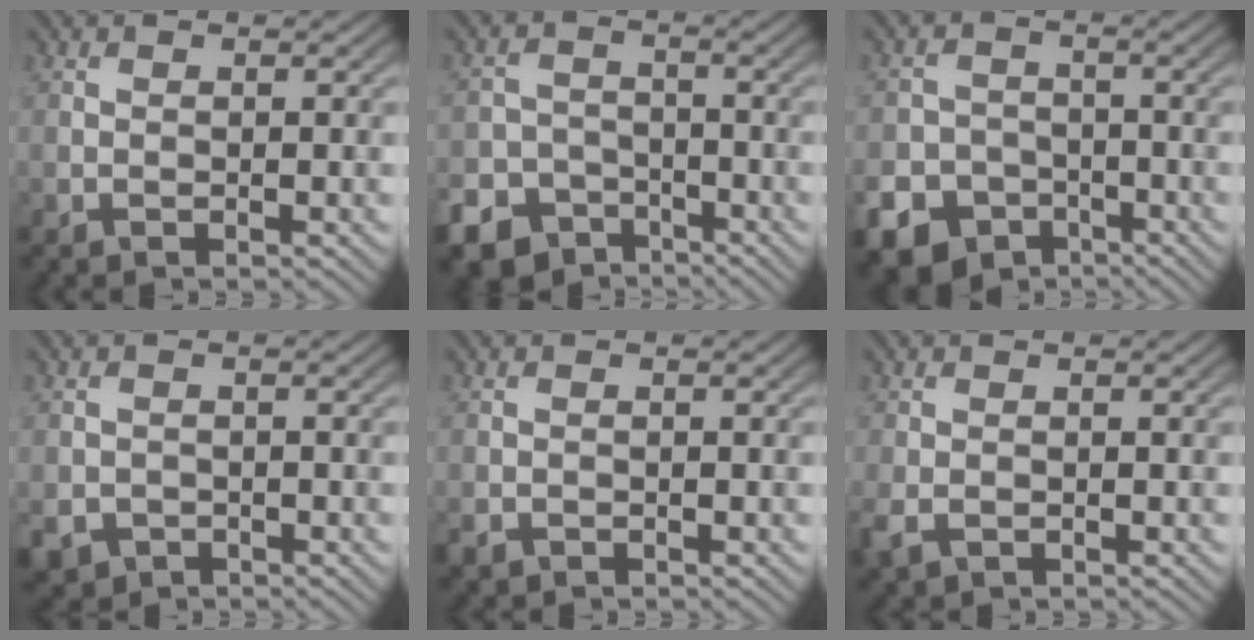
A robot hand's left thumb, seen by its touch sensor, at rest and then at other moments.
{"total": 9.4, "force": [-6.6, 6.4, 2.0], "torque": [-0.040, -0.028, -0.118]}
{"total": 11.5, "force": [-7.0, 8.8, 2.7], "torque": [-0.070, -0.049, -0.130]}
{"total": 2.8, "force": [-1.4, 2.3, 0.7], "torque": [-0.019, -0.013, -0.029]}
{"total": 1.2, "force": [-0.8, 0.8, 0.4], "torque": [-0.009, -0.005, -0.019]}
{"total": 2.2, "force": [-0.9, 1.6, 1.2], "torque": [-0.039, -0.012, -0.019]}